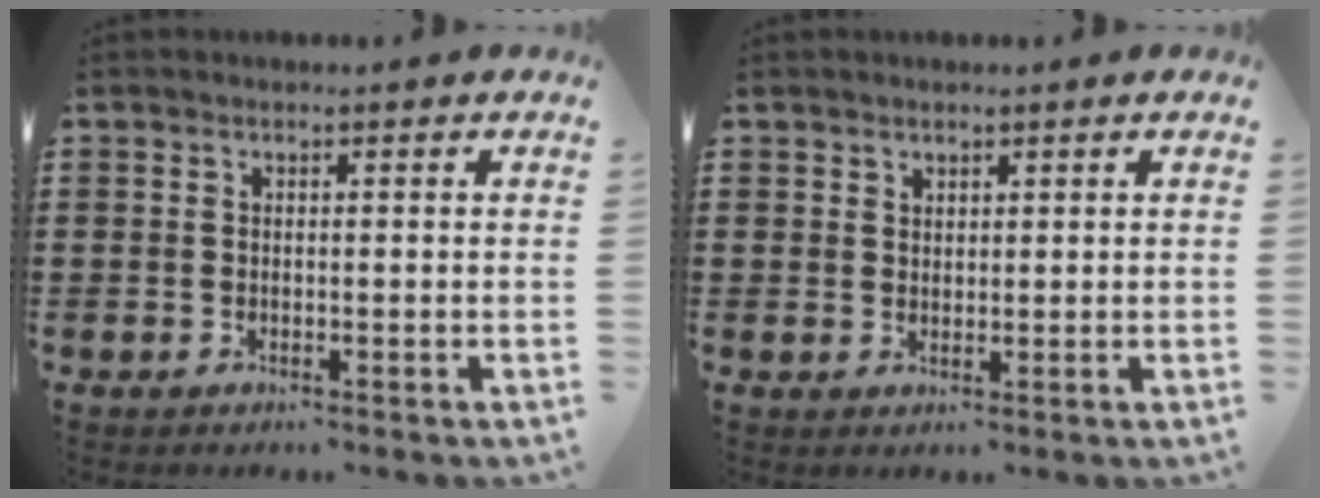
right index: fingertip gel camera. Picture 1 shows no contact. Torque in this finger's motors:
{"motor_torque": [-0.21, 0.29, 0.03, 0.00]}